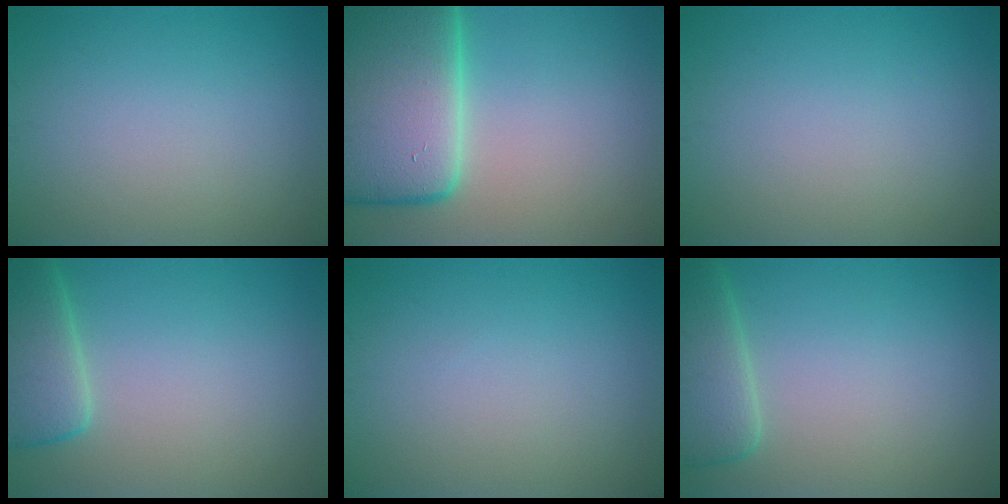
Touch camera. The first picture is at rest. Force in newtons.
{"total": 15.0, "press": 14.9, "slide": 1.1}
{"total": 0.0}
{"total": 4.8, "press": 4.8, "slide": 0.5}
{"total": 0.0}
{"total": 4.2, "press": 4.1, "slide": 0.4}